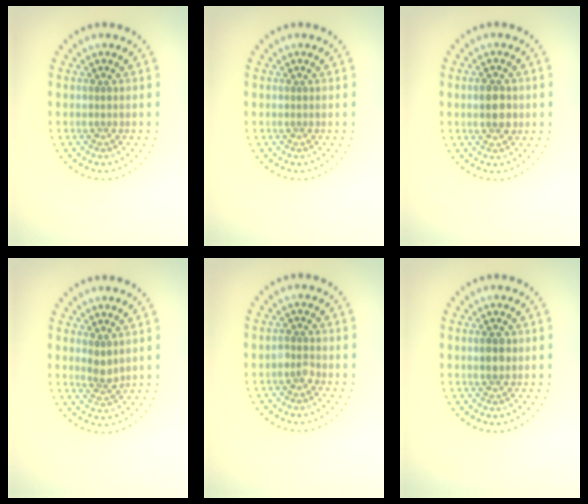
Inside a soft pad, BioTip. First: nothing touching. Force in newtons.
{"total": 0.0}
{"total": 2.8, "press": 2.8, "slide": 0.1}
{"total": 1.7, "press": 1.6, "slide": 0.7}
{"total": 1.2, "press": 1.1, "slide": 0.3}
{"total": 1.6, "press": 1.6, "slide": 0.3}